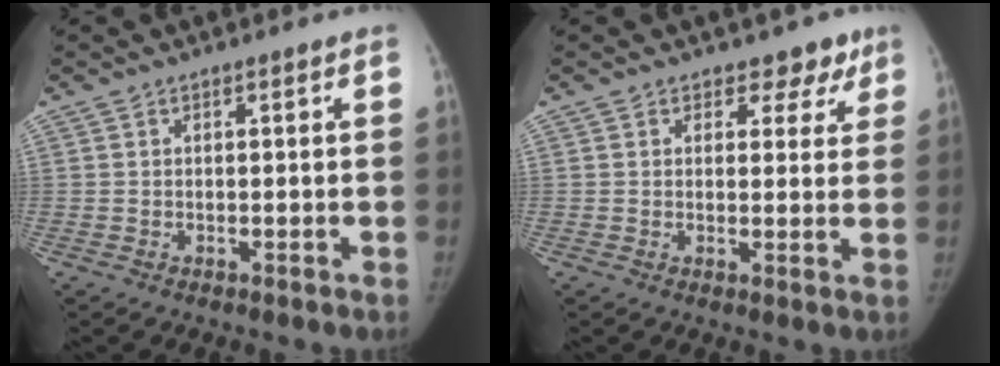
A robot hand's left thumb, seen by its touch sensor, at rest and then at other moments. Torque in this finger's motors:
{"motor_torque": [-0.13, 0.06, -0.24, 0.01, 0.05]}